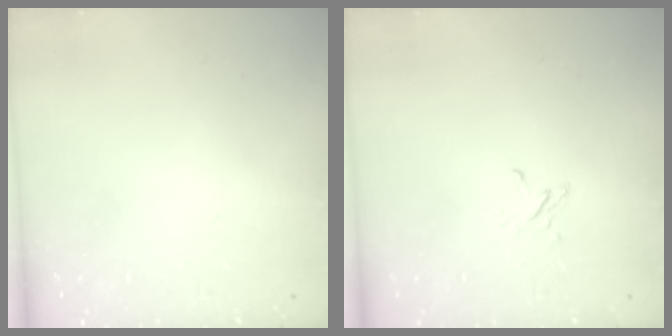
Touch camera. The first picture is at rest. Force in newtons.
{"total": 2.3, "press": 2.3, "slide": 0.3}